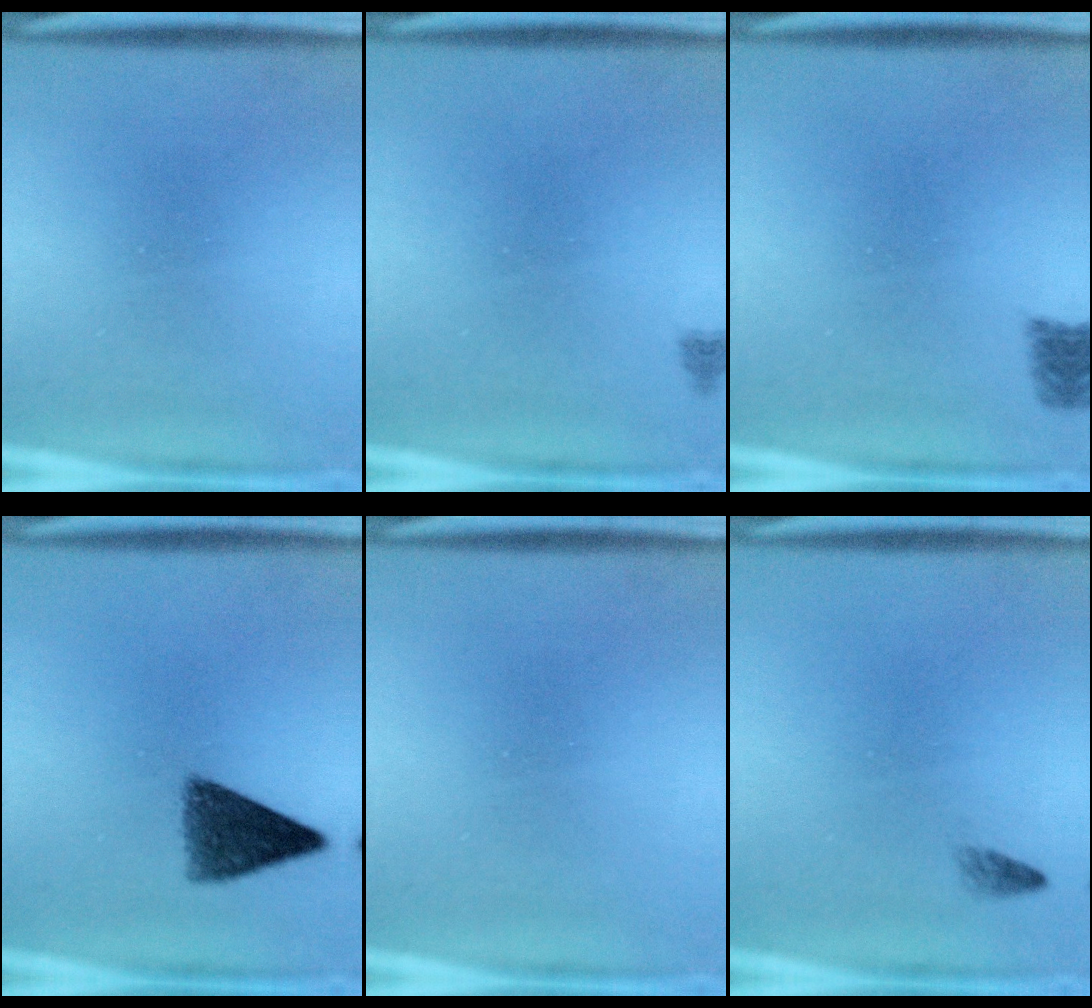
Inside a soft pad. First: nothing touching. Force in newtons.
{"total": 1.3}
{"total": 2.7}
{"total": 6.8}
{"total": 0.0}
{"total": 0.8}